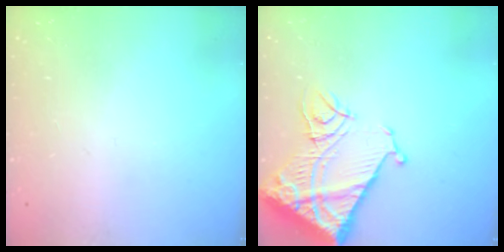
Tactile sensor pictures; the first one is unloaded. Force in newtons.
{"total": 18.4, "press": 18.3, "slide": 2.2}